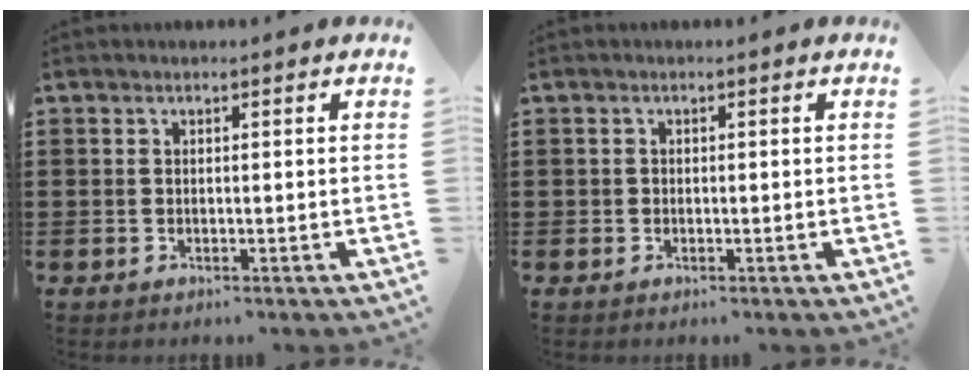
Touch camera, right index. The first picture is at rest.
{"total": 0.0}